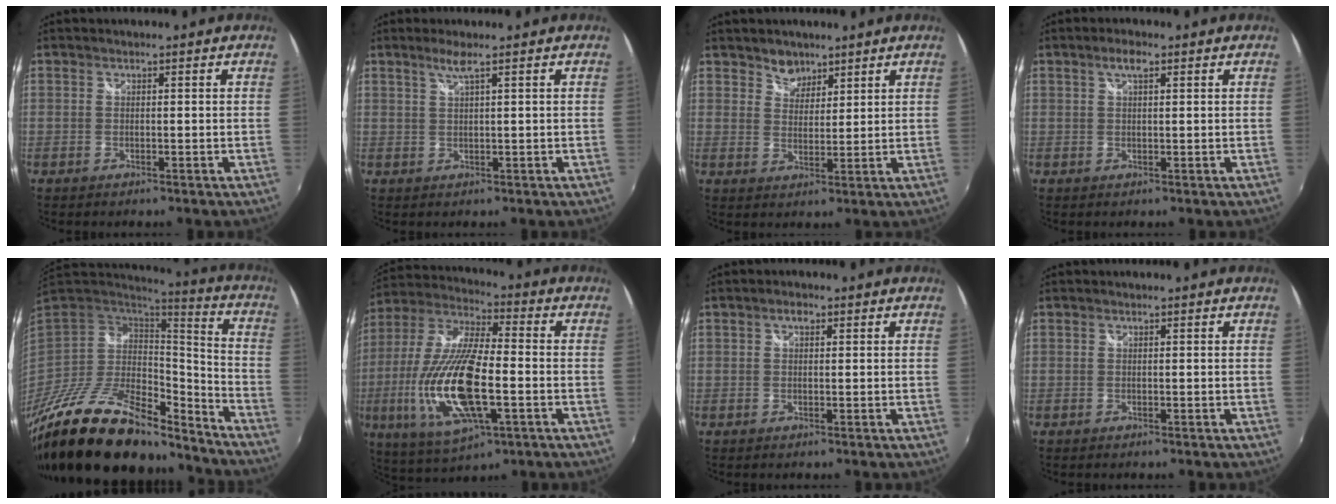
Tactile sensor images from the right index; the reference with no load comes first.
{"total": 2.1, "force": [1.3, -0.5, 1.6], "torque": [-0.032, -0.001, 0.027]}
{"total": 4.0, "force": [3.1, 2.5, 0.5], "torque": [0.001, 0.007, 0.053]}
{"total": 2.3, "force": [1.2, 0.7, 1.9], "torque": [-0.034, 0.007, 0.018]}
{"total": 27.2, "force": [-20.2, 10.0, 15.2], "torque": [-0.276, -0.015, -0.324]}
{"total": 20.8, "force": [-4.8, 7.1, 18.9], "torque": [-0.391, -0.024, -0.083]}
{"total": 1.4, "force": [0.6, 0.9, 1.0], "torque": [-0.016, 0.006, 0.008]}
{"total": 0.0}